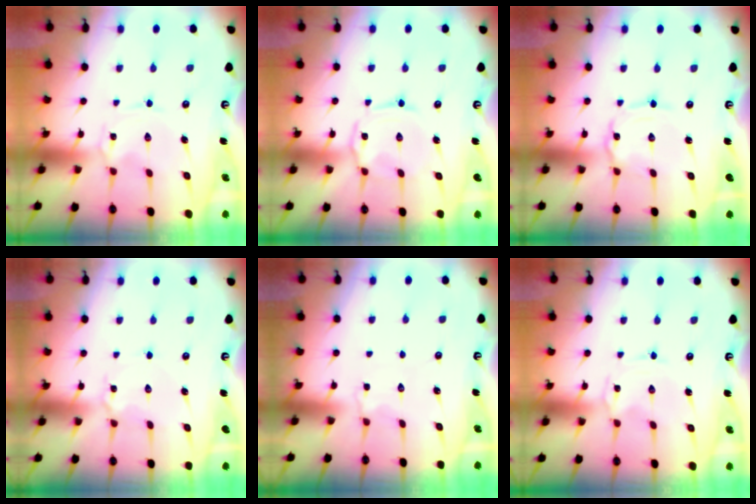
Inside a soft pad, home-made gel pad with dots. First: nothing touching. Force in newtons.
{"total": 2.2, "press": 2.1, "slide": 0.4}
{"total": 0.8, "press": 0.8, "slide": 0.2}
{"total": 4.3, "press": 4.3, "slide": 0.4}
{"total": 2.3, "press": 2.0, "slide": 1.2}
{"total": 0.0}